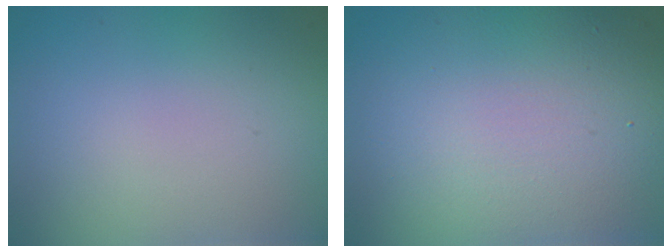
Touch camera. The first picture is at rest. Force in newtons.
{"total": 10.5, "press": 10.5, "slide": 0.4}